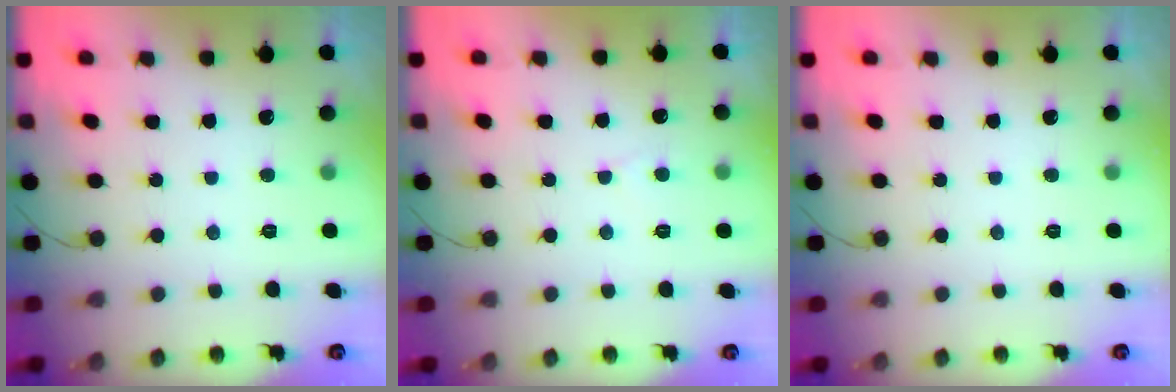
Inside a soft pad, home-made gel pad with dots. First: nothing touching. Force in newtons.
{"total": 2.7, "press": 2.7, "slide": 0.3}
{"total": 0.0}